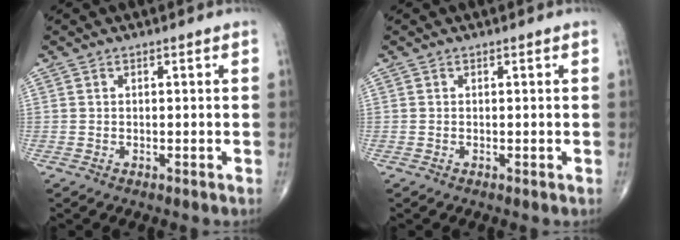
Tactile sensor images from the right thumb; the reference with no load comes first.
{"total": 0.0}